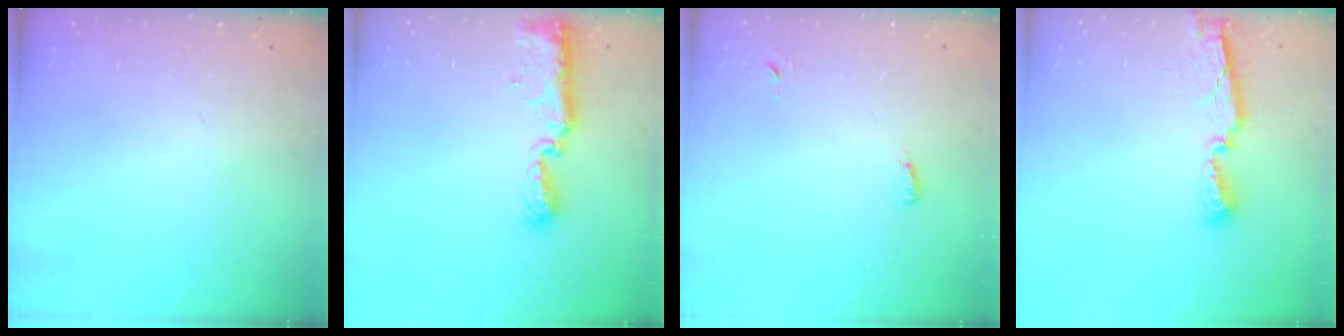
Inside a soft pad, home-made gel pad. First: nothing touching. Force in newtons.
{"total": 9.4, "press": 9.4, "slide": 0.8}
{"total": 3.2, "press": 2.9, "slide": 1.4}
{"total": 7.7, "press": 7.7, "slide": 0.2}